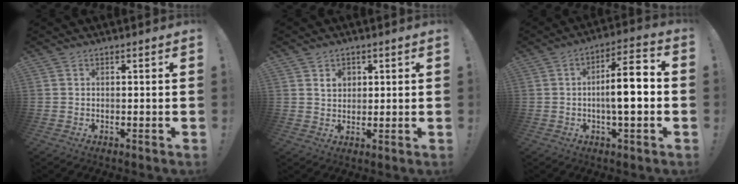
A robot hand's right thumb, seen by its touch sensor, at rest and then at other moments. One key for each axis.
{"total": 4.0, "fx": 1.6, "fy": 3.2, "fz": 1.9, "tx": -0.021, "ty": -0.005, "tz": 0.026}
{"total": 11.6, "fx": -1.3, "fy": 3.2, "fz": 11.1, "tx": -0.175, "ty": 0.007, "tz": -0.030}